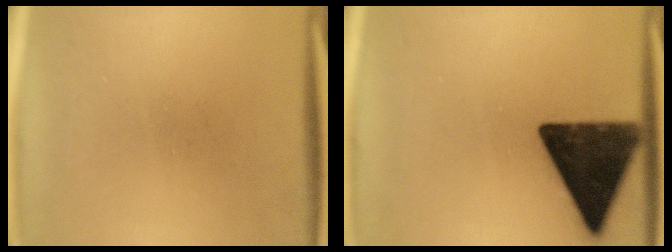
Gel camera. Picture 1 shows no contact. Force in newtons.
{"total": 15.9}